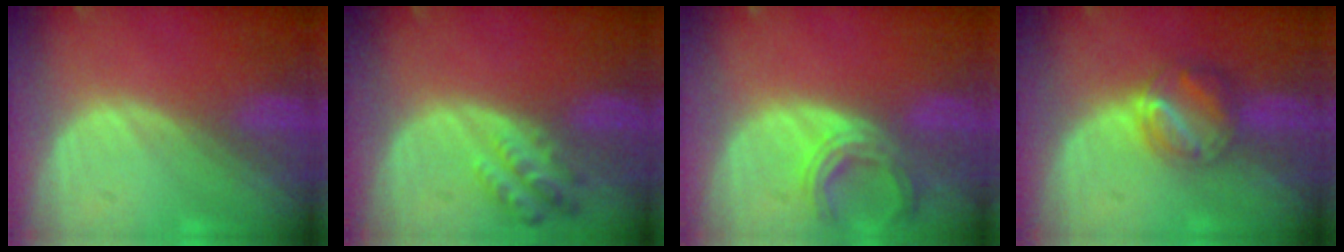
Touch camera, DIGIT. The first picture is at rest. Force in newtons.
{"total": 5.0, "press": 4.8, "slide": 1.5}
{"total": 5.8, "press": 5.4, "slide": 2.2}
{"total": 6.4, "press": 5.6, "slide": 3.1}